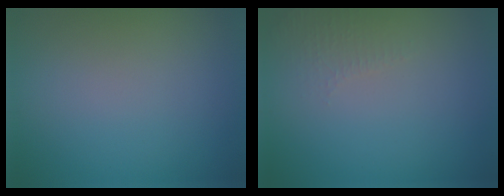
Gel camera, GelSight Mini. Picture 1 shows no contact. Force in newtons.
{"total": 1.4, "press": 1.3, "slide": 0.4}